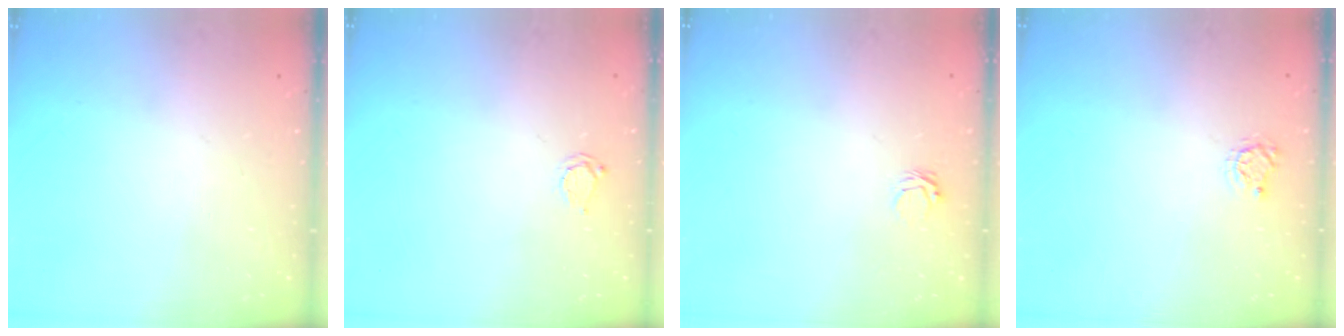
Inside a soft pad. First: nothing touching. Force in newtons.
{"total": 2.8, "press": 2.8, "slide": 0.3}
{"total": 4.3, "press": 4.3, "slide": 0.3}
{"total": 2.9, "press": 2.9, "slide": 0.4}